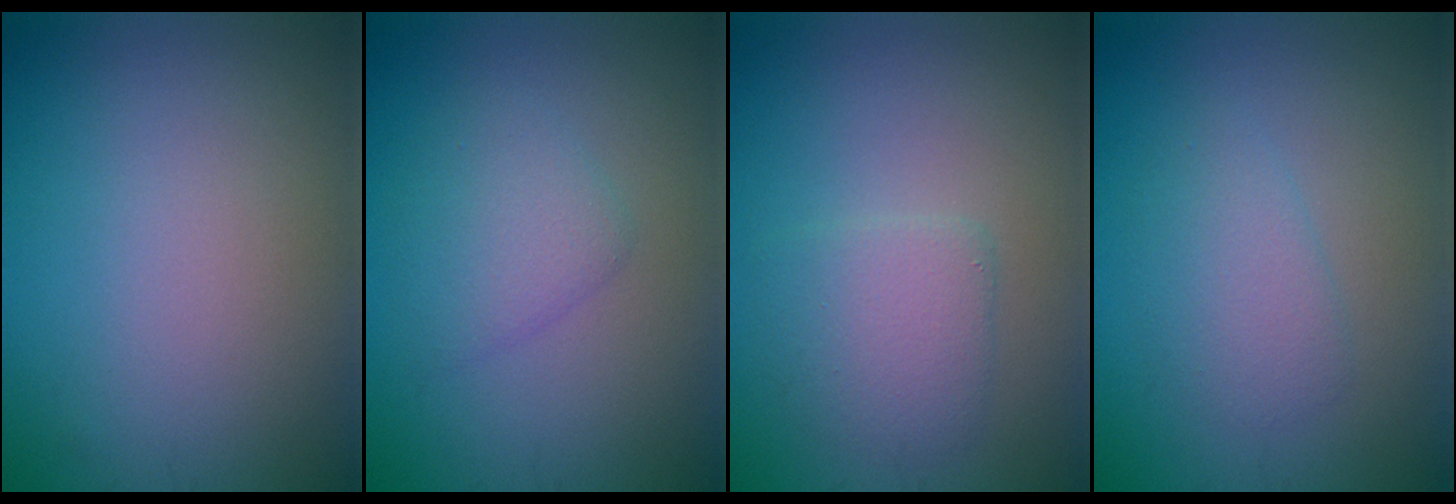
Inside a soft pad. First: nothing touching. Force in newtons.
{"total": 2.6, "press": 2.6, "slide": 0.2}
{"total": 2.9, "press": 2.9, "slide": 0.3}
{"total": 2.3, "press": 2.3, "slide": 0.2}